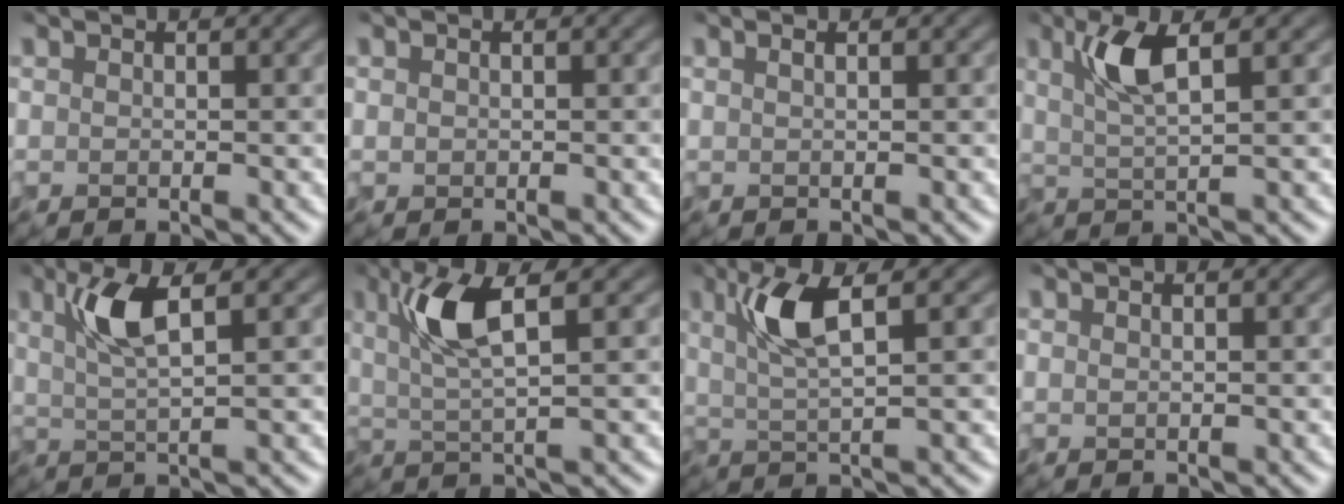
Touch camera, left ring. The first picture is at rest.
{"total": 0.5, "force": [-0.3, -0.2, -0.3], "torque": [-0.006, 0.002, 0.008]}
{"total": 1.0, "force": [0.3, 0.5, 0.8], "torque": [-0.002, 0.007, -0.010]}
{"total": 3.0, "force": [0.6, 0.5, 2.9], "torque": [-0.071, 0.001, 0.024]}
{"total": 3.3, "force": [0.6, 0.5, 3.2], "torque": [-0.079, 0.000, 0.025]}
{"total": 4.1, "force": [0.8, 0.7, 4.0], "torque": [-0.094, 0.001, 0.027]}
{"total": 3.7, "force": [0.7, 0.6, 3.5], "torque": [-0.087, 0.000, 0.025]}
{"total": 0.0}